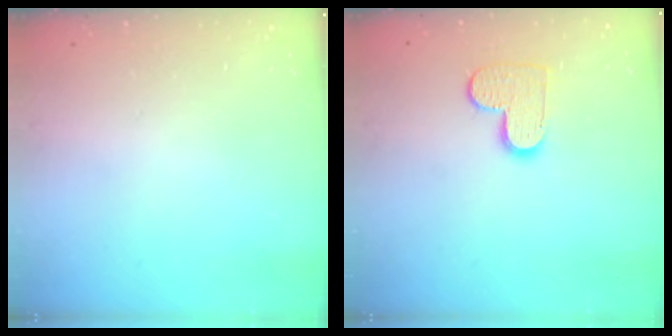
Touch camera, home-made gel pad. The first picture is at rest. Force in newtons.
{"total": 8.8, "press": 8.8, "slide": 0.4}